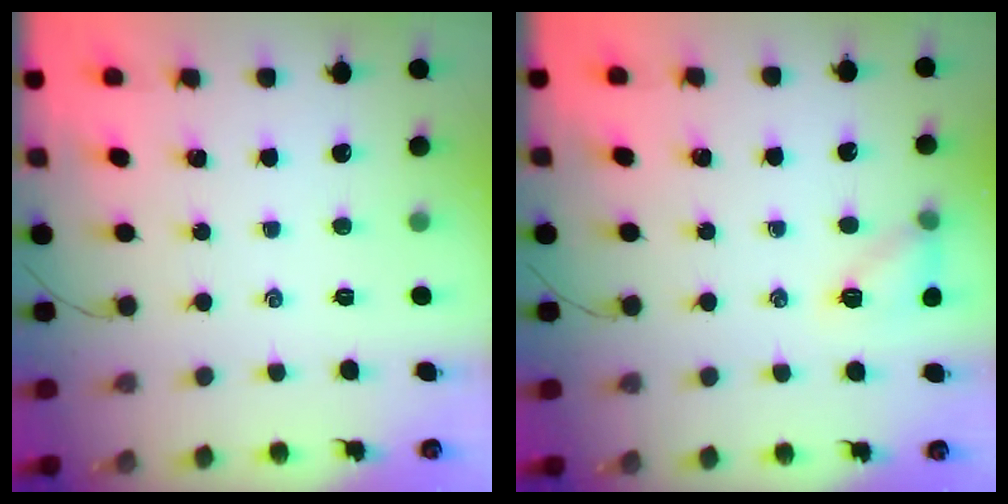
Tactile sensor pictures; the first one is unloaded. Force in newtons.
{"total": 9.4, "press": 9.2, "slide": 1.8}